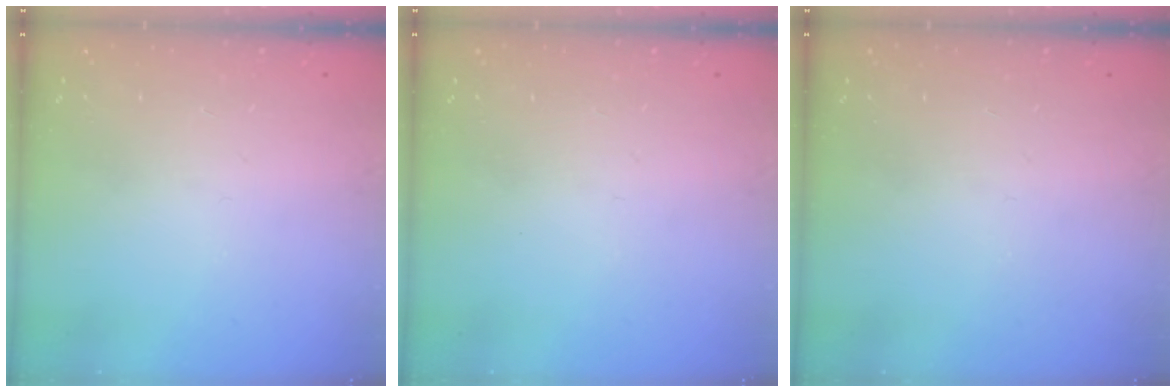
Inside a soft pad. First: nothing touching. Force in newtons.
{"total": 0.0}
{"total": 0.0}